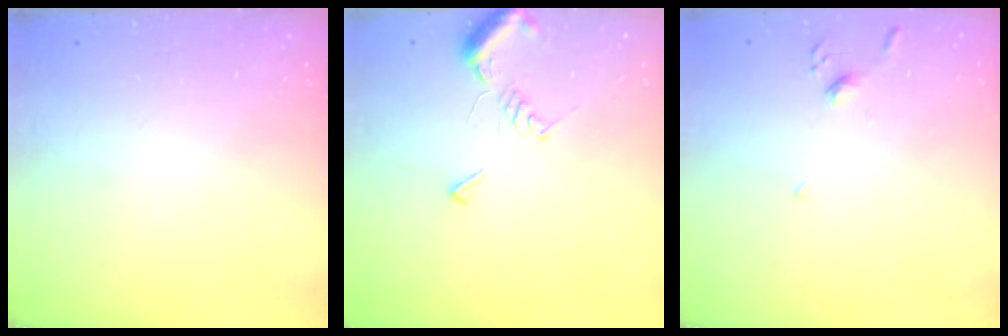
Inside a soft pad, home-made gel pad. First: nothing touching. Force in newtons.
{"total": 7.2, "press": 7.2, "slide": 0.7}
{"total": 2.9, "press": 2.8, "slide": 0.7}